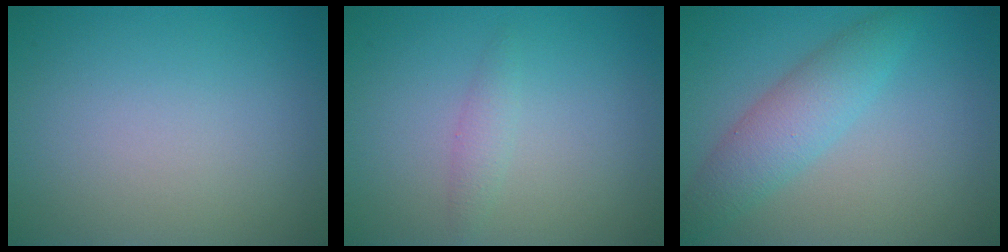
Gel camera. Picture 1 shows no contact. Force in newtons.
{"total": 1.2, "press": 1.2, "slide": 0.0}
{"total": 3.9, "press": 3.9, "slide": 0.1}